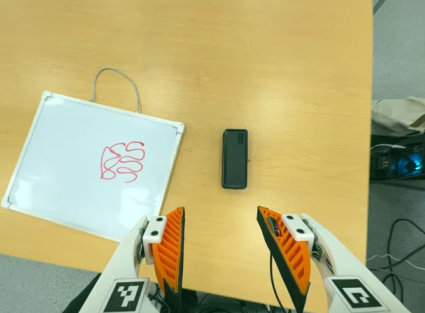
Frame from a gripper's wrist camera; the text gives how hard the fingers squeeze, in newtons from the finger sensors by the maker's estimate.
{"total": 0.0}